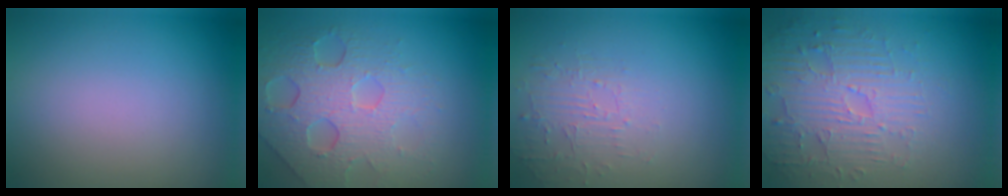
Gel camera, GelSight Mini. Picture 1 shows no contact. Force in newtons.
{"total": 6.9, "press": 4.9, "slide": 4.9}
{"total": 1.8, "press": 0.7, "slide": 1.7}
{"total": 4.9, "press": 3.7, "slide": 3.2}